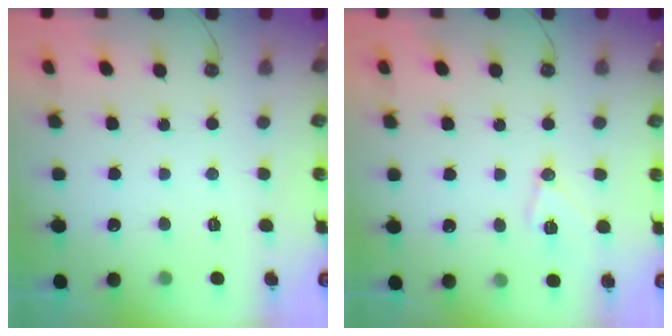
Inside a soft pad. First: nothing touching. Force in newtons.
{"total": 9.2, "press": 9.2, "slide": 1.0}